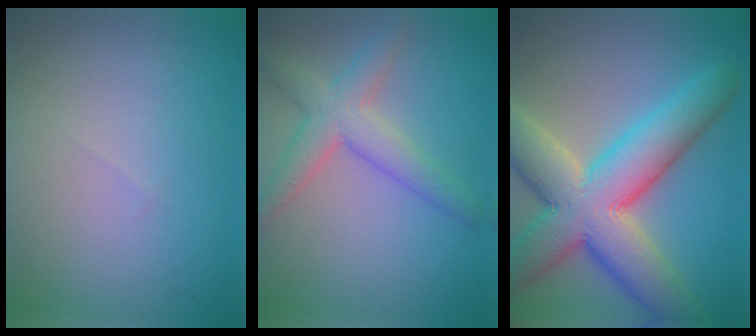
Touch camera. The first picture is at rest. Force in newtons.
{"total": 4.4, "press": 4.3, "slide": 0.3}
{"total": 11.9, "press": 11.9, "slide": 0.7}